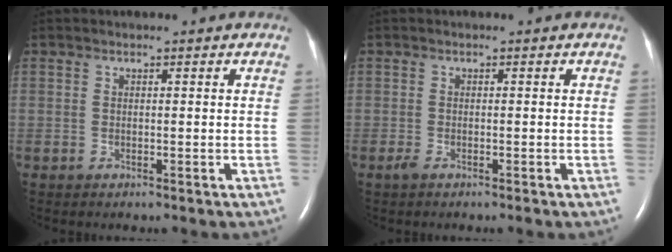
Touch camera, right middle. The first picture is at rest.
{"total": 1.2, "force": [-0.9, 0.1, 0.8], "torque": [-0.024, -0.005, -0.018]}